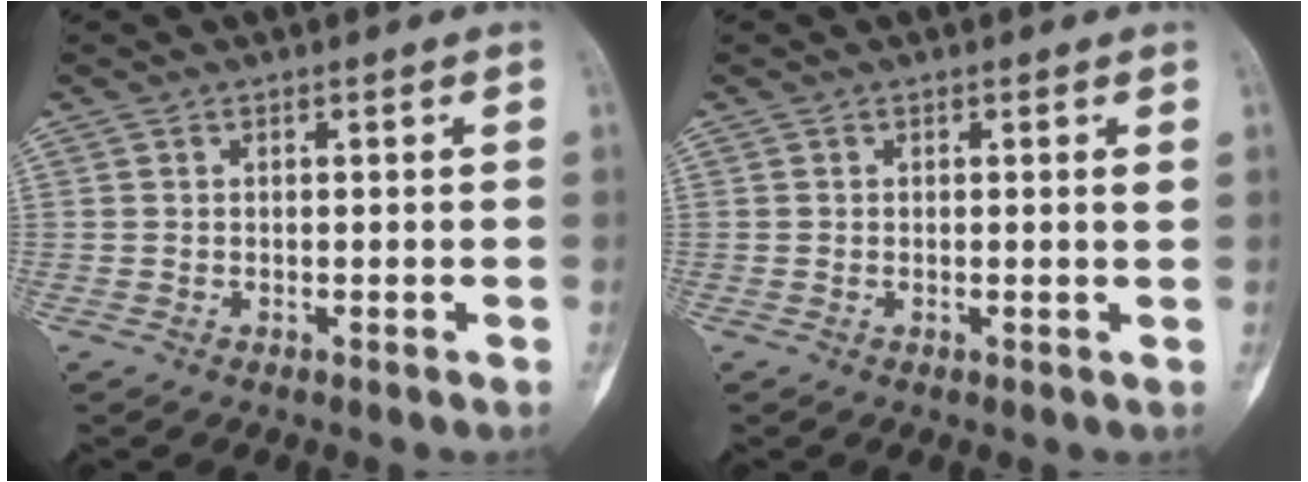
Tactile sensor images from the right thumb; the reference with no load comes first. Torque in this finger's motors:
{"motor_torque": [-0.11, -0.32, 0.37, 0.00, -0.06]}